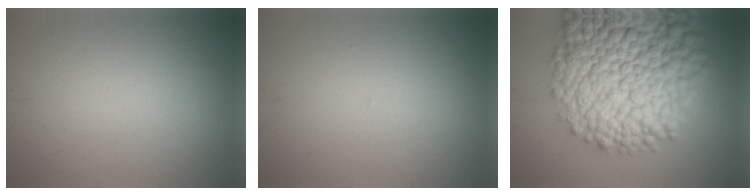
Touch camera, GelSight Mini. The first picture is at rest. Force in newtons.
{"total": 0.0}
{"total": 18.0, "press": 18.0, "slide": 0.8}